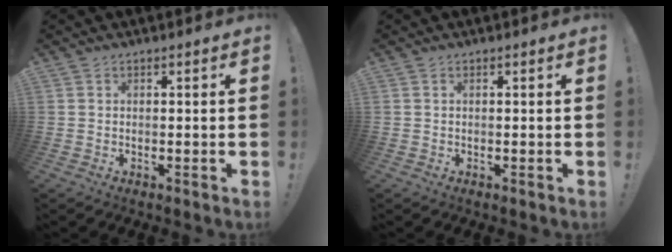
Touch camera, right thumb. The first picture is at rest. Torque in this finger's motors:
{"motor_torque": [-0.05, 0.23, 0.00, -0.23, 0.00]}